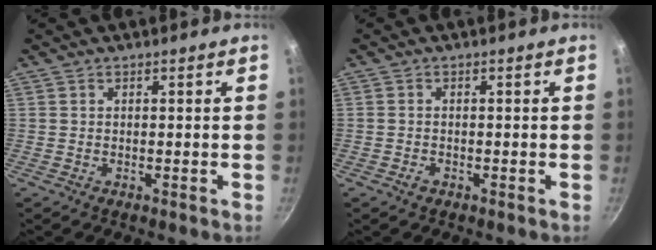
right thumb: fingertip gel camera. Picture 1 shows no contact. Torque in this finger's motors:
{"motor_torque": [-0.30, -0.03, -0.34, 0.21, -0.01]}